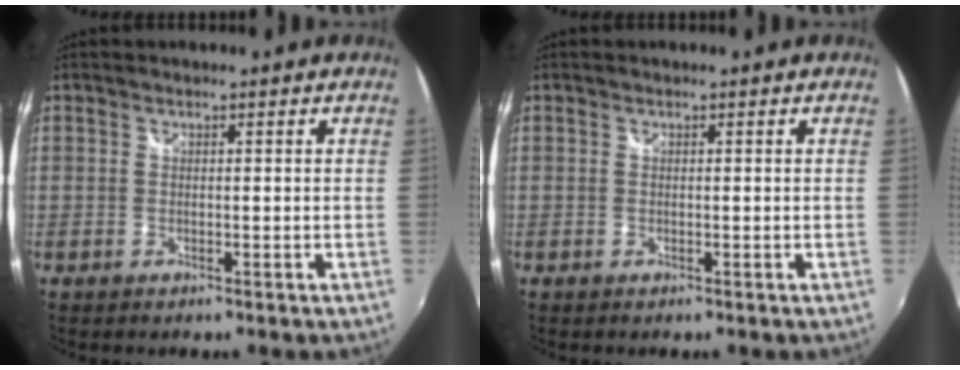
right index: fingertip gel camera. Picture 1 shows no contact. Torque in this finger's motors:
{"motor_torque": [0.00, 0.00, 0.00, 0.00]}